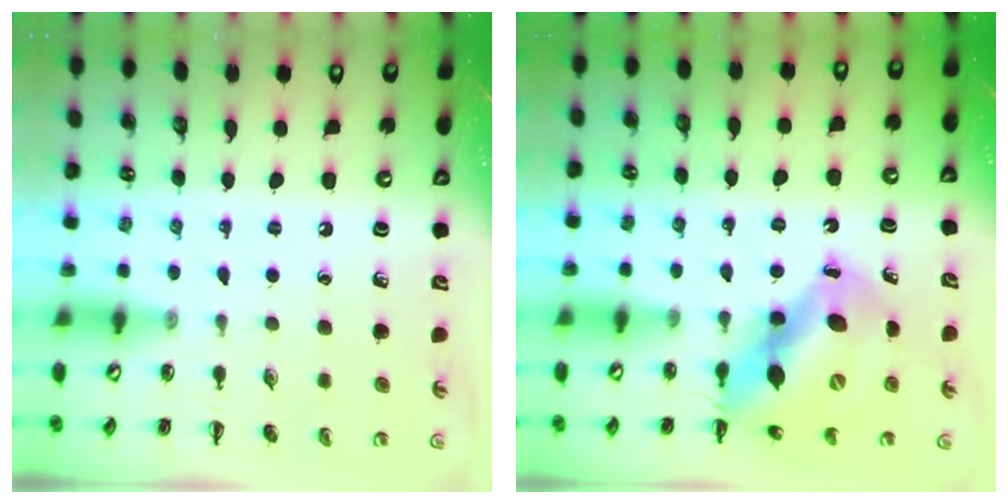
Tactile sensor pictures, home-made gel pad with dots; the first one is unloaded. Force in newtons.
{"total": 11.8, "press": 11.4, "slide": 3.1}